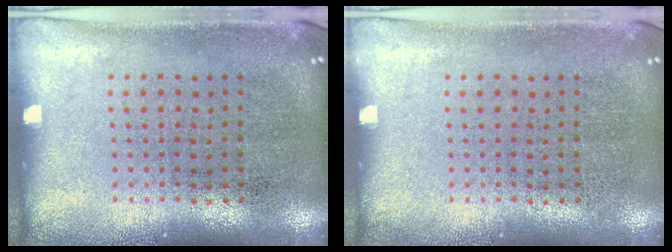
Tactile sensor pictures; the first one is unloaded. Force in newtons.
{"total": 0.0}